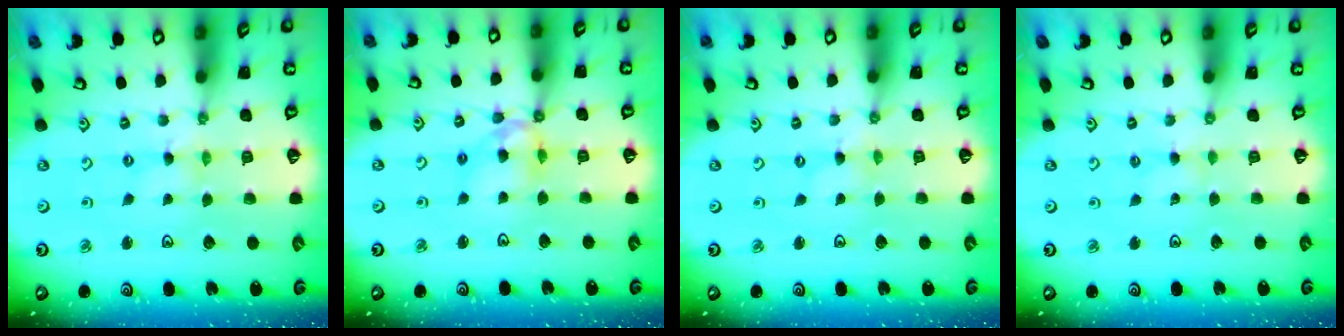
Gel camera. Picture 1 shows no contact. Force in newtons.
{"total": 10.3, "press": 10.3, "slide": 1.1}
{"total": 0.0}
{"total": 1.2, "press": 1.2, "slide": 0.2}